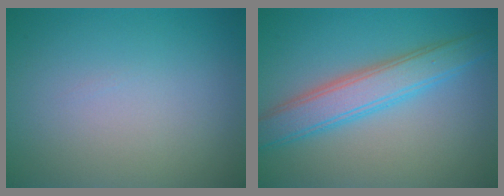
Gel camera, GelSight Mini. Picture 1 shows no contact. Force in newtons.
{"total": 4.2, "press": 4.2, "slide": 0.5}